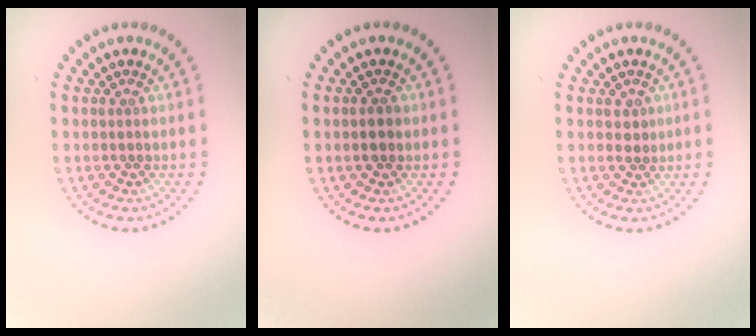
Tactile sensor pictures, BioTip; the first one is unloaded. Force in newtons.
{"total": 1.5, "press": 1.5, "slide": 0.1}
{"total": 1.0, "press": 0.8, "slide": 0.6}